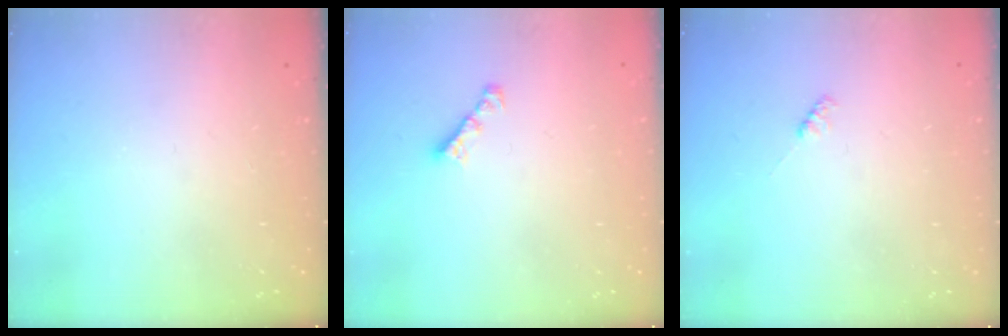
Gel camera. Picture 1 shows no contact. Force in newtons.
{"total": 1.8, "press": 1.7, "slide": 0.7}
{"total": 2.3, "press": 2.2, "slide": 0.5}